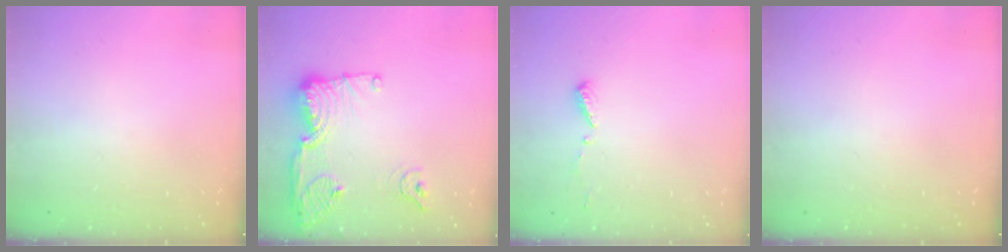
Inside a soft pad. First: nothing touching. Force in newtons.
{"total": 18.3, "press": 17.2, "slide": 6.3}
{"total": 3.5, "press": 3.5, "slide": 0.3}
{"total": 0.0}